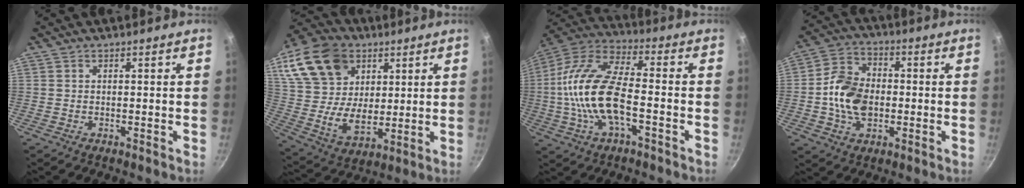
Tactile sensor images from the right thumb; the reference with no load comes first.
{"total": 23.5, "force": [10.6, 16.6, 12.8], "torque": [-0.244, -0.013, 0.203]}
{"total": 17.7, "force": [-3.2, 7.8, 15.6], "torque": [-0.298, 0.039, -0.077]}
{"total": 12.0, "force": [-1.2, 8.4, 8.4], "torque": [-0.135, 0.019, -0.033]}